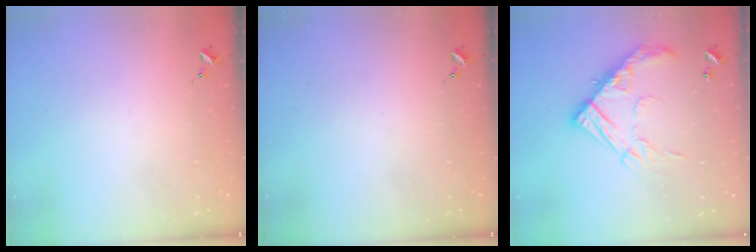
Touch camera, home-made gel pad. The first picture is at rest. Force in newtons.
{"total": 0.0}
{"total": 17.6, "press": 17.6, "slide": 1.2}